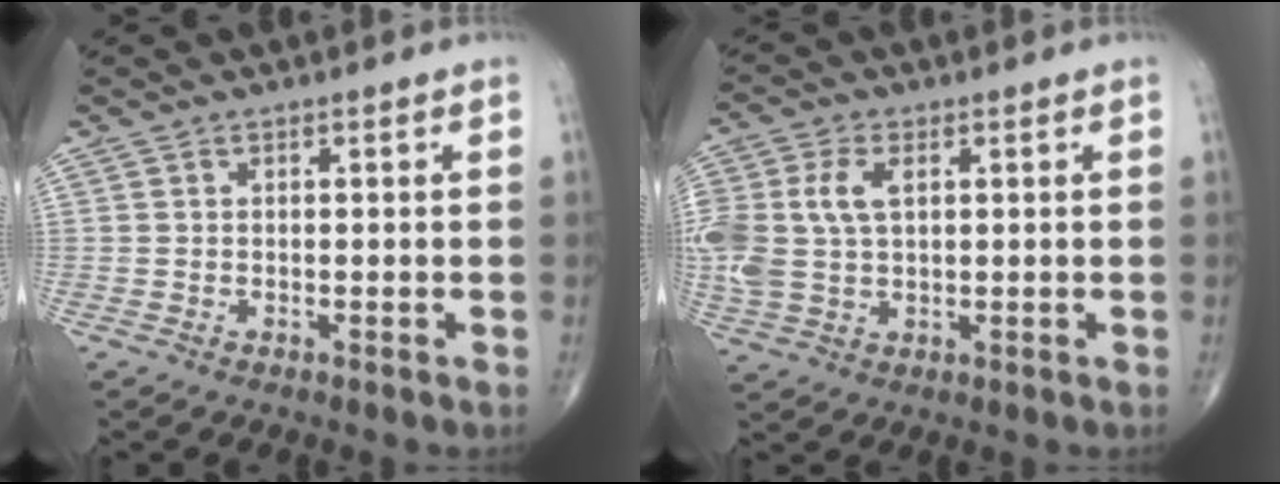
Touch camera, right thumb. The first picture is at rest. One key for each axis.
{"total": 11.2, "fx": 2.0, "fy": 6.9, "fz": 8.6, "tx": -0.214, "ty": 0.008, "tz": 0.042}